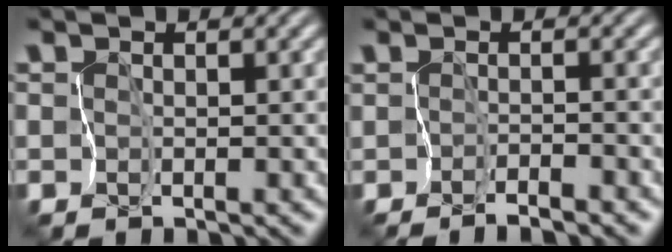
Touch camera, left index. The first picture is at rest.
{"total": 1.5, "force": [-1.0, -1.1, -0.1], "torque": [-0.009, 0.004, -0.021]}